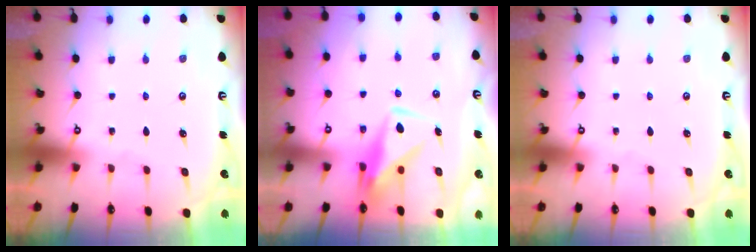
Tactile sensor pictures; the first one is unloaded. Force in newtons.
{"total": 7.3, "press": 7.3, "slide": 0.9}
{"total": 0.0}